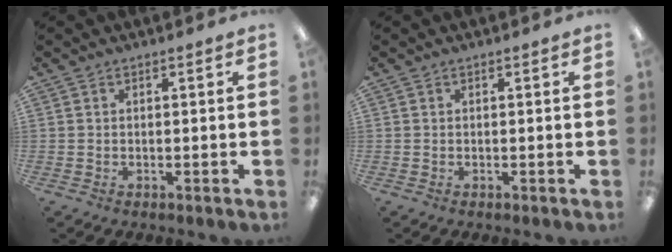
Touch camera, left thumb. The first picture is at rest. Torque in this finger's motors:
{"motor_torque": [0.00, 0.00, 0.00, 0.00, 0.00]}